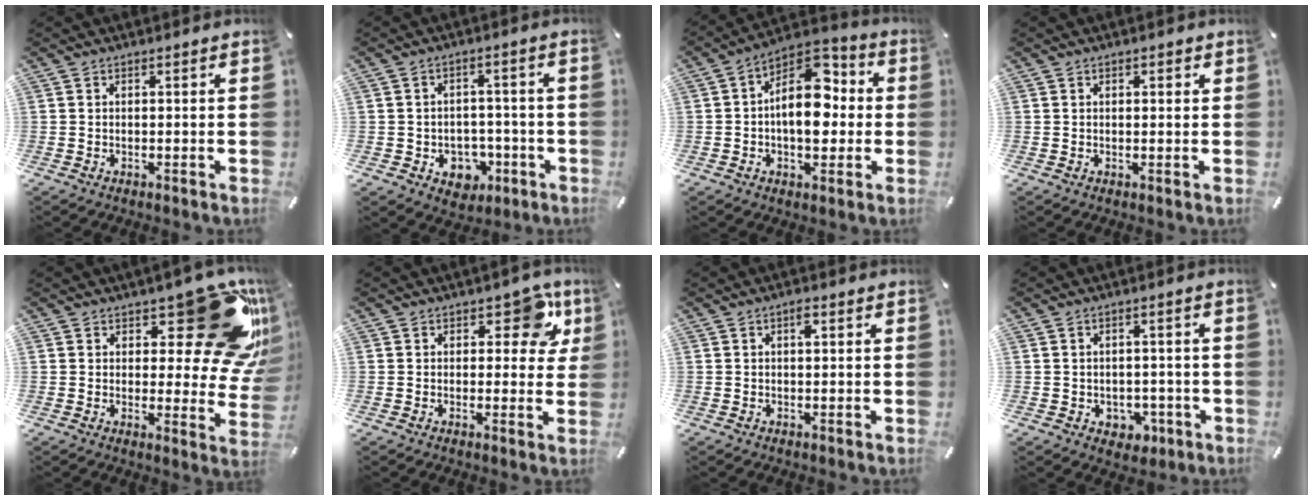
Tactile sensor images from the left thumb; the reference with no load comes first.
{"total": 6.8, "force": [-1.7, 6.1, 2.4], "torque": [-0.024, 0.008, -0.024]}
{"total": 14.4, "force": [0.6, 9.2, 11.1], "torque": [-0.169, -0.016, 0.008]}
{"total": 0.8, "force": [0.3, 0.6, 0.5], "torque": [-0.009, 0.006, 0.003]}
{"total": 20.4, "force": [12.3, 8.1, 14.1], "torque": [-0.154, -0.095, 0.203]}
{"total": 9.5, "force": [4.3, 5.4, 6.5], "torque": [-0.055, -0.020, 0.067]}
{"total": 1.7, "force": [0.5, 0.6, 1.4], "torque": [-0.022, 0.002, 0.005]}
{"total": 4.3, "force": [-1.1, 3.7, 1.8], "torque": [-0.016, 0.003, -0.021]}